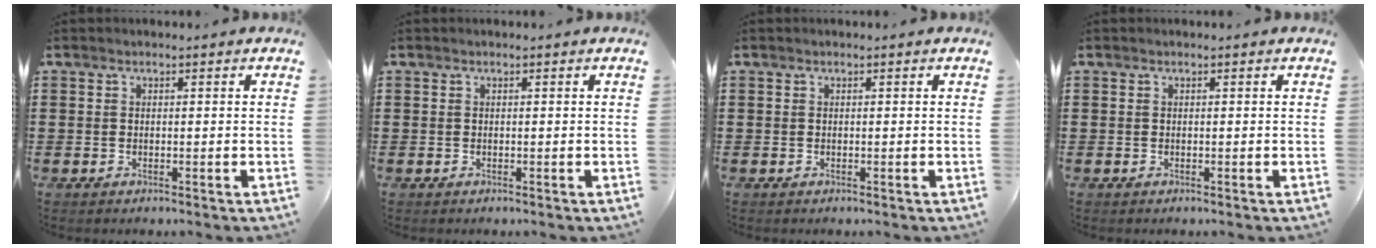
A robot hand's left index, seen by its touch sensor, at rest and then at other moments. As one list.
[{"total": 0.0}, {"total": 0.0}, {"total": 0.0}]